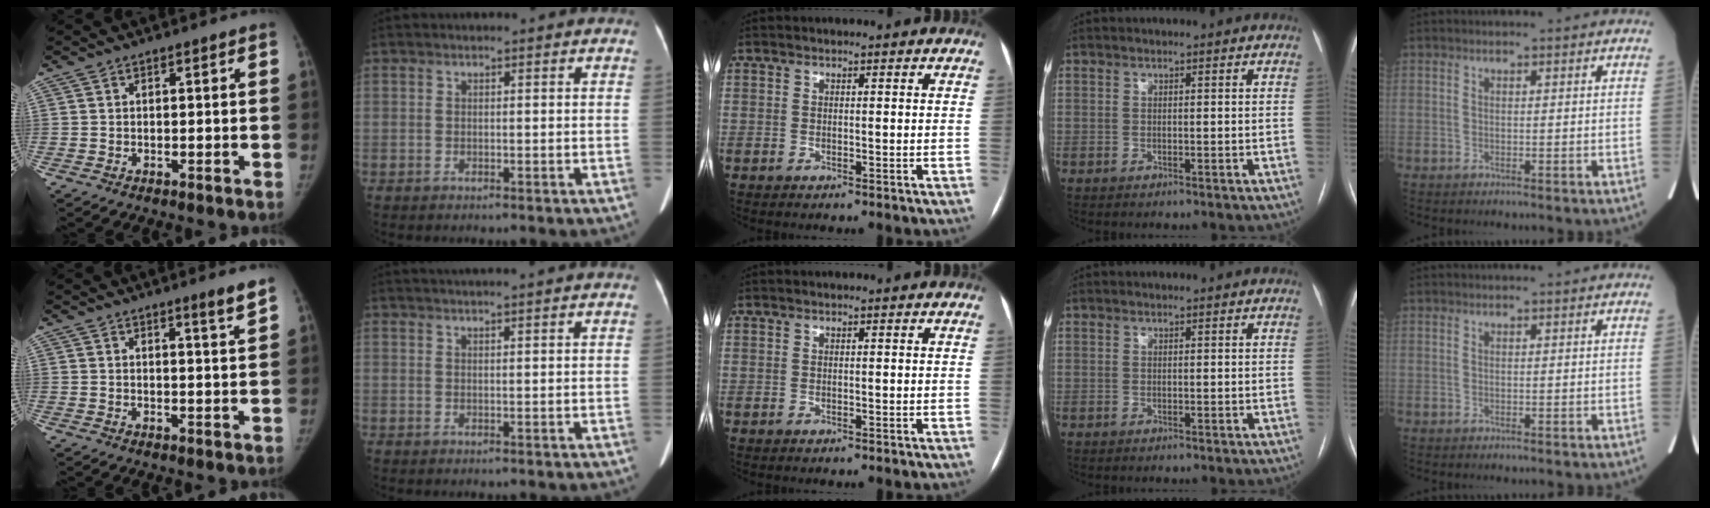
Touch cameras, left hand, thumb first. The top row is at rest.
{"thumb": {"total": 3.2, "force": [2.5, -0.1, 2.0], "torque": [-0.026, -0.026, 0.034]}, "index": {"total": 7.4, "force": [6.6, -0.6, 3.2], "torque": [-0.045, 0.032, 0.078]}}